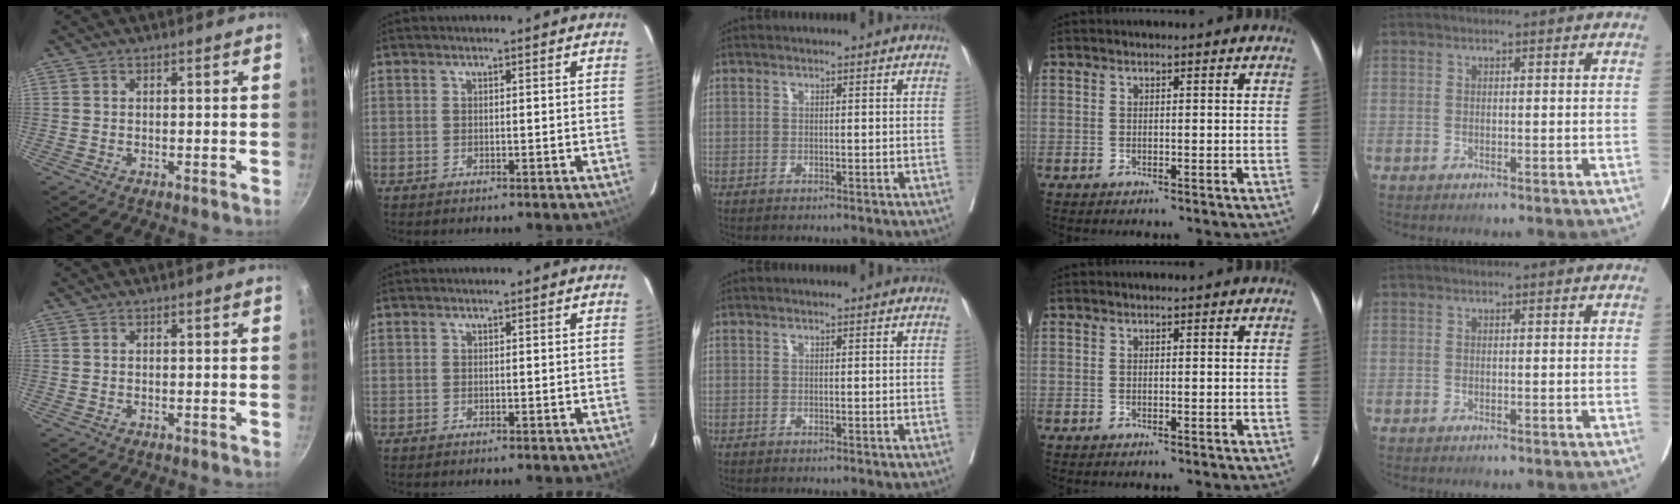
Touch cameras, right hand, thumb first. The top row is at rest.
{}